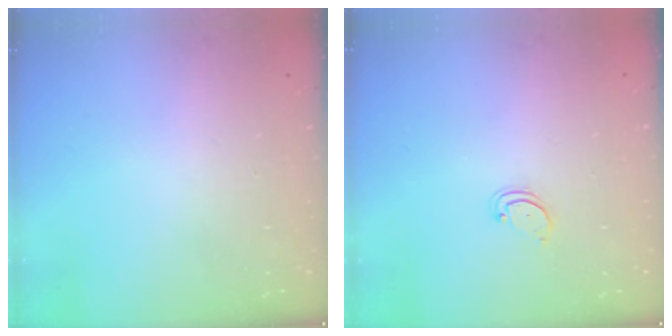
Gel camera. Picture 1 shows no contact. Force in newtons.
{"total": 2.2, "press": 2.2, "slide": 0.2}